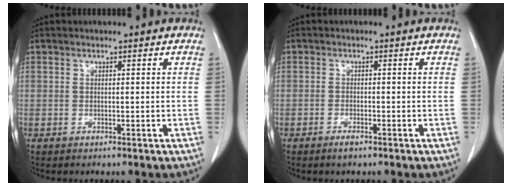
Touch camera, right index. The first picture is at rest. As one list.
[{"total": 1.6, "force": [-1.2, 0.3, 1.0], "torque": [-0.019, -0.002, -0.018]}]